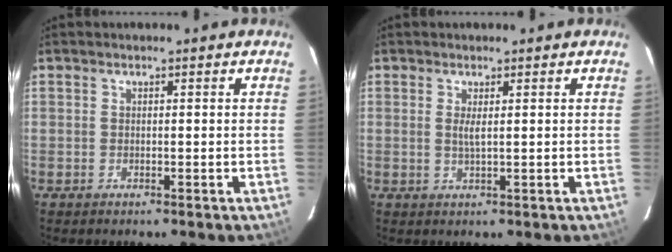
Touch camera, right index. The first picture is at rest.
{"total": 1.6, "force": [0.4, 0.1, 1.5], "torque": [-0.029, -0.003, 0.006]}